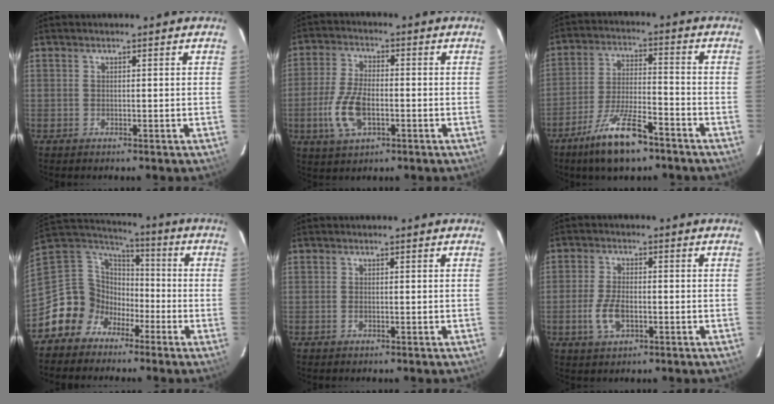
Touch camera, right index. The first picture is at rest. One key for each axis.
{"total": 9.5, "fx": -2.8, "fy": 4.7, "fz": 7.8, "tx": -0.172, "ty": -0.001, "tz": -0.050}
{"total": 12.1, "fx": -8.5, "fy": 3.2, "fz": 8.0, "tx": -0.170, "ty": -0.013, "tz": -0.151}
{"total": 12.7, "fx": -6.3, "fy": 10.7, "fz": 2.8, "tx": -0.082, "ty": 0.031, "tz": -0.124}
{"total": 0.5, "fx": -0.2, "fy": 0.2, "fz": 0.4, "tx": -0.008, "ty": 0.000, "tz": -0.004}
{"total": 6.0, "fx": -1.9, "fy": 3.0, "fz": 4.8, "tx": -0.107, "ty": -0.001, "tz": -0.034}